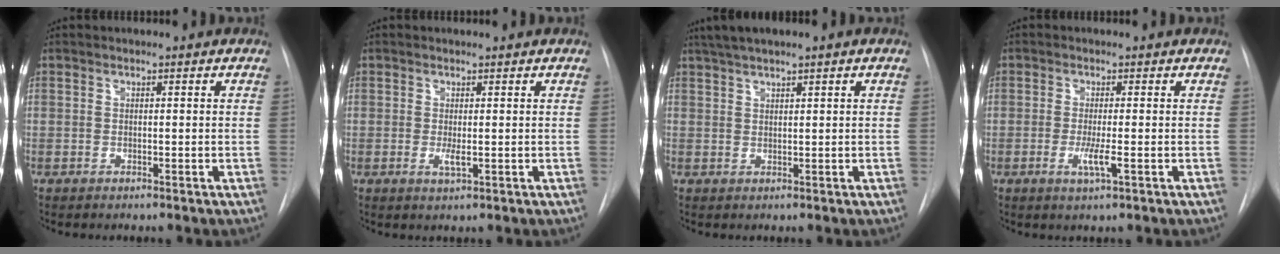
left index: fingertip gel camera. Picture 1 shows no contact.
{"total": 1.6, "force": [0.0, 0.3, 1.5], "torque": [-0.031, -0.004, 0.003]}
{"total": 4.1, "force": [3.0, 0.3, 2.8], "torque": [-0.056, 0.021, 0.056]}
{"total": 2.9, "force": [-0.8, -0.1, 2.8], "torque": [-0.054, -0.008, -0.013]}